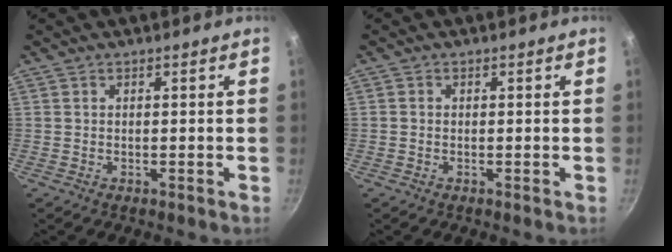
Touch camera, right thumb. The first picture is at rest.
{"total": 0.5, "force": [-0.2, 0.5, 0.2], "torque": [-0.002, 0.002, -0.005]}